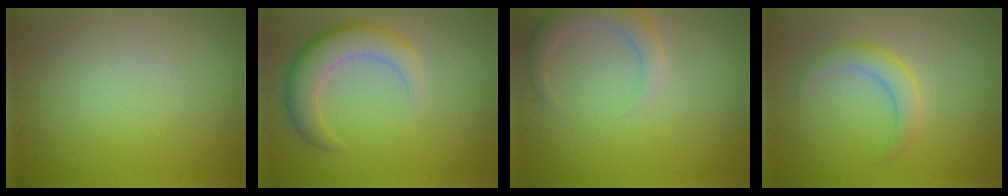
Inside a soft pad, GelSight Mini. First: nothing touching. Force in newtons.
{"total": 4.9, "press": 4.9, "slide": 0.6}
{"total": 3.1, "press": 3.1, "slide": 0.4}
{"total": 2.7, "press": 2.7, "slide": 0.1}